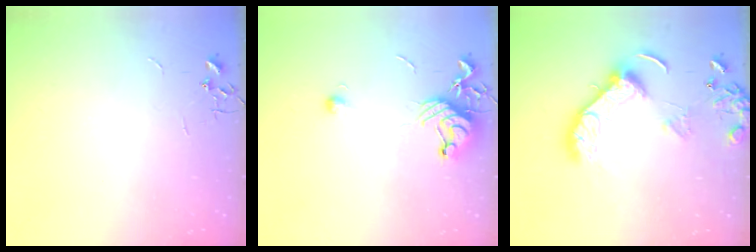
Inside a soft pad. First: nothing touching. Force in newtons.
{"total": 10.6, "press": 10.5, "slide": 1.2}
{"total": 13.8, "press": 13.7, "slide": 1.3}